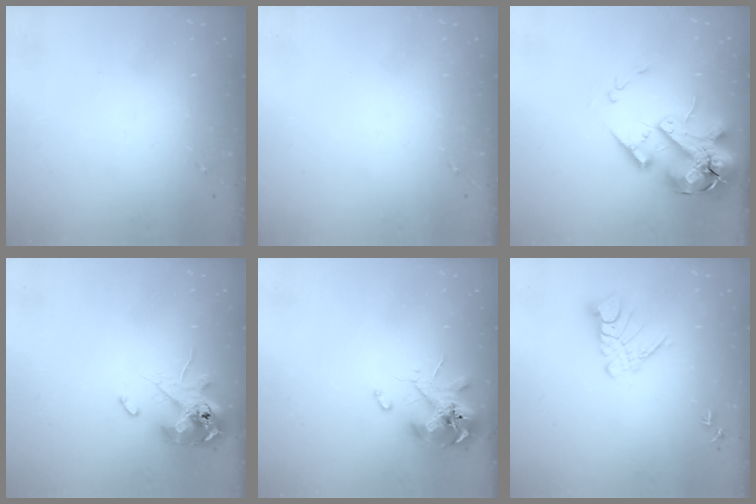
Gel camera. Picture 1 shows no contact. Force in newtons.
{"total": 0.0}
{"total": 18.6, "press": 18.4, "slide": 3.1}
{"total": 12.4, "press": 12.2, "slide": 2.1}
{"total": 10.5, "press": 10.4, "slide": 1.6}
{"total": 9.5, "press": 9.5, "slide": 0.9}